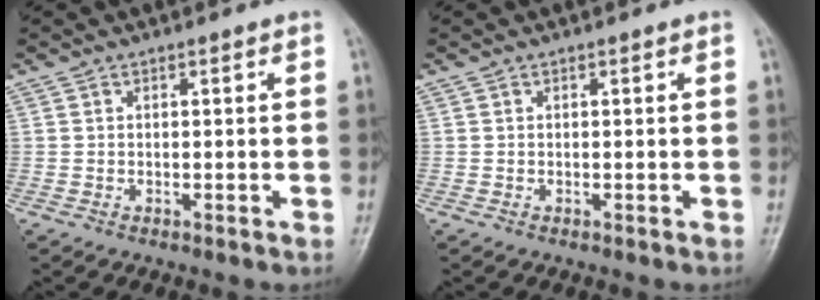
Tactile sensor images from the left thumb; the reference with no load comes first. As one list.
[{"total": 0.0}]